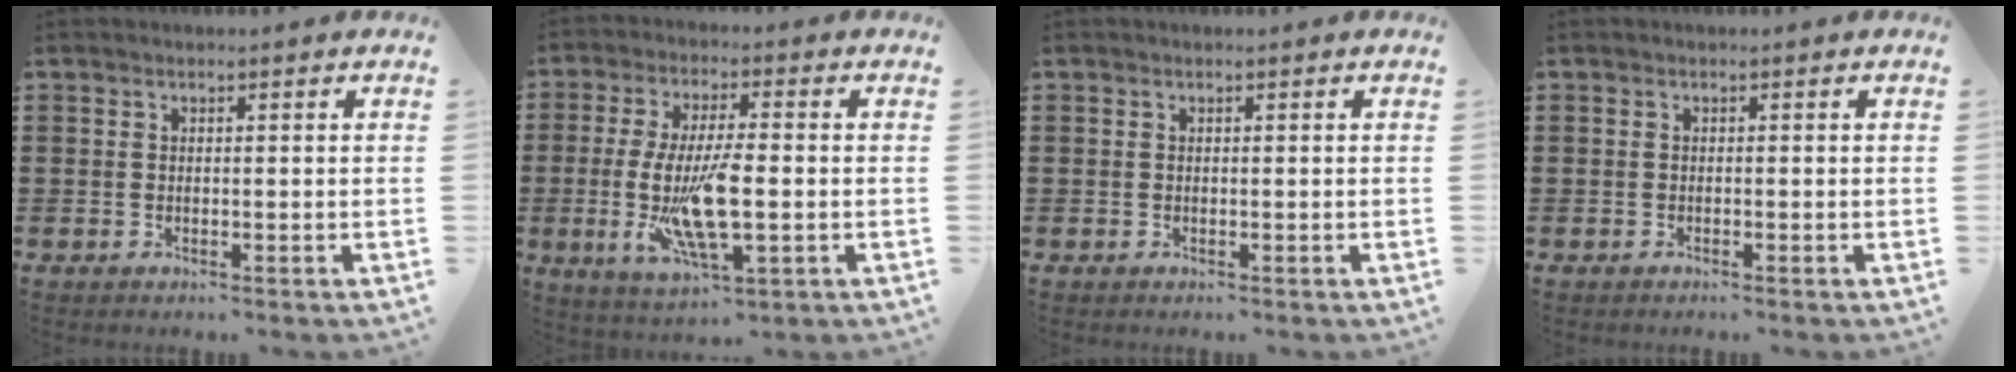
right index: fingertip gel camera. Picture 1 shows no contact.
{"total": 10.8, "force": [-1.7, 3.5, 10.1], "torque": [-0.209, -0.014, -0.031]}
{"total": 0.0}
{"total": 0.0}